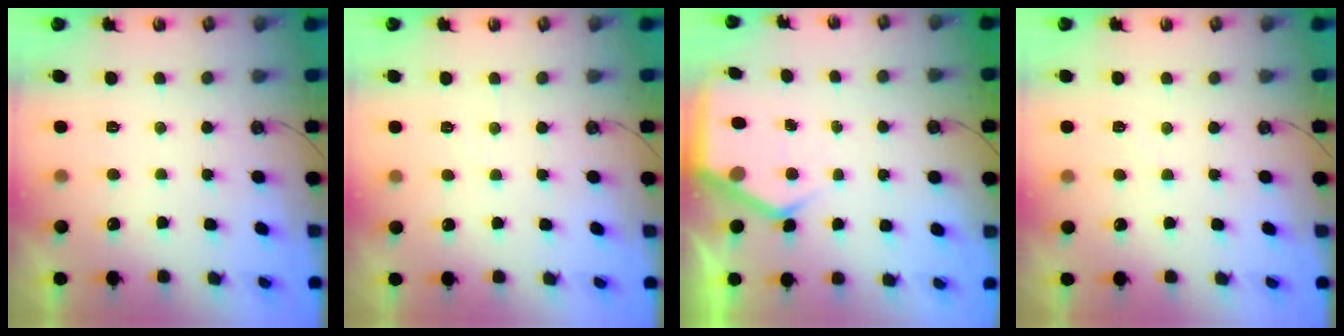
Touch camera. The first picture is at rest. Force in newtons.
{"total": 3.2, "press": 3.1, "slide": 0.5}
{"total": 5.5, "press": 5.4, "slide": 0.8}
{"total": 2.2, "press": 2.2, "slide": 0.3}